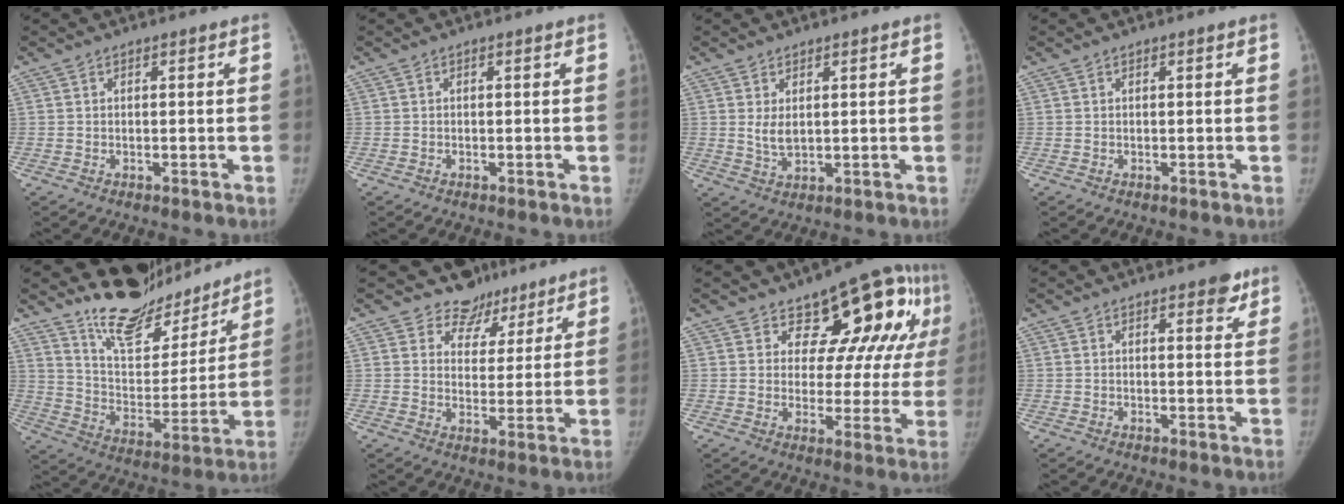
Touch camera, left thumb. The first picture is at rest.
{"total": 0.0}
{"total": 3.3, "force": [1.1, 1.9, 2.5], "torque": [-0.042, -0.014, 0.028]}
{"total": 0.0}
{"total": 18.1, "force": [16.2, 6.2, 5.2], "torque": [-0.027, -0.120, 0.268]}
{"total": 8.1, "force": [6.4, 4.9, -0.1], "torque": [0.039, -0.050, 0.093]}
{"total": 16.4, "force": [7.9, 9.0, 11.2], "torque": [-0.079, -0.030, 0.101]}
{"total": 3.5, "force": [2.2, 1.6, 2.1], "torque": [-0.007, -0.009, 0.024]}